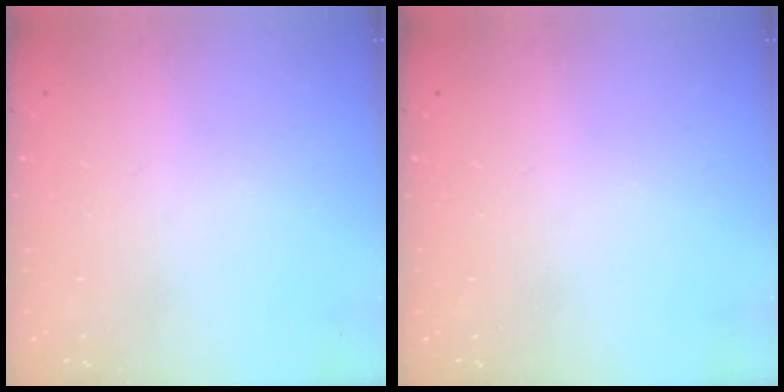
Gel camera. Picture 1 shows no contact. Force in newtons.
{"total": 0.0}